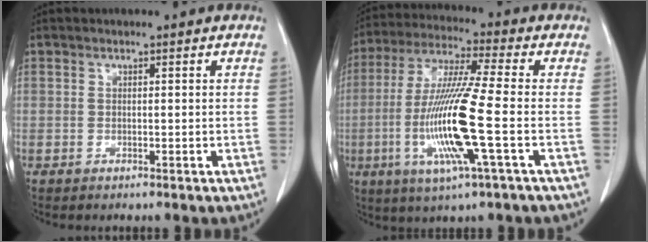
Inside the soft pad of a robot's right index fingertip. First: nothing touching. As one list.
[{"total": 14.8, "force": [-3.4, -0.2, 14.5], "torque": [-0.300, -0.014, -0.073]}]